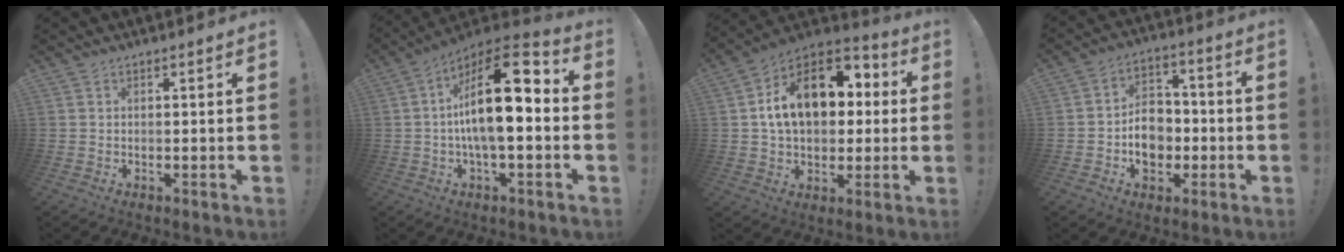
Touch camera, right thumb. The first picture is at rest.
{"total": 18.5, "force": [1.0, 6.7, 17.2], "torque": [-0.283, -0.005, 0.011]}
{"total": 18.8, "force": [4.1, 12.6, 13.3], "torque": [-0.209, 0.003, 0.077]}
{"total": 11.8, "force": [-2.4, 9.2, 7.0], "torque": [-0.110, 0.014, -0.037]}